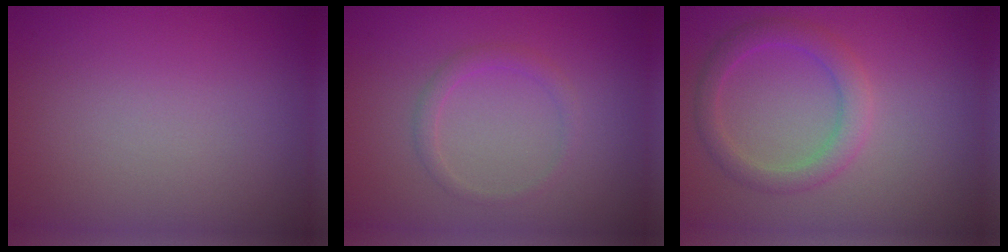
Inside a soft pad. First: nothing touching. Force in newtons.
{"total": 1.3, "press": 1.3, "slide": 0.1}
{"total": 2.8, "press": 2.8, "slide": 0.1}